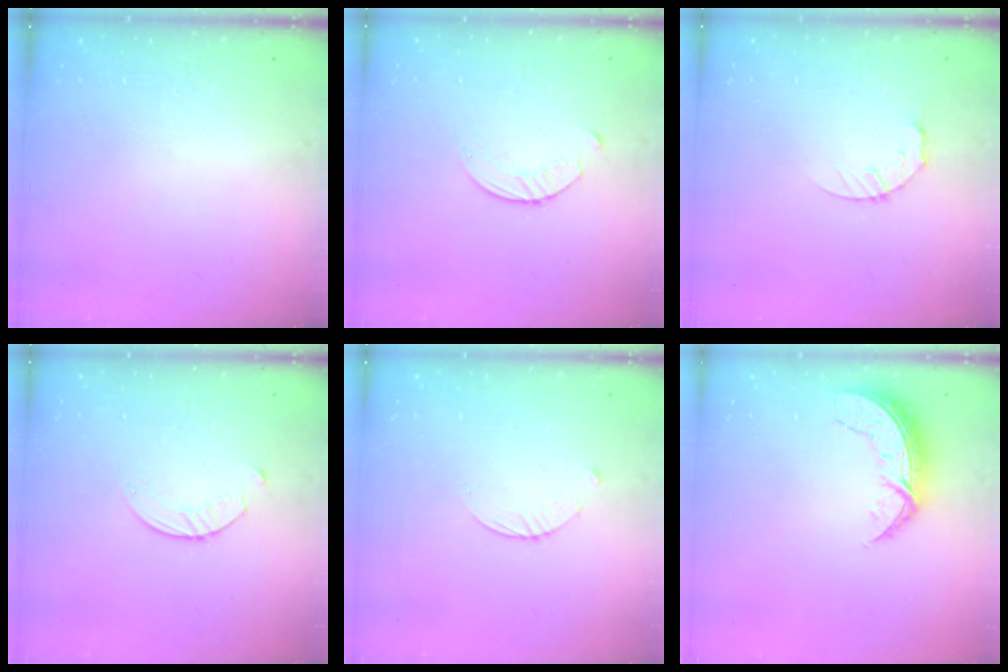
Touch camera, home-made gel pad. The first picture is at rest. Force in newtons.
{"total": 2.8, "press": 2.7, "slide": 0.3}
{"total": 3.1, "press": 3.1, "slide": 0.4}
{"total": 2.8, "press": 2.7, "slide": 0.3}
{"total": 1.5, "press": 1.5, "slide": 0.2}
{"total": 7.3, "press": 7.3, "slide": 0.4}